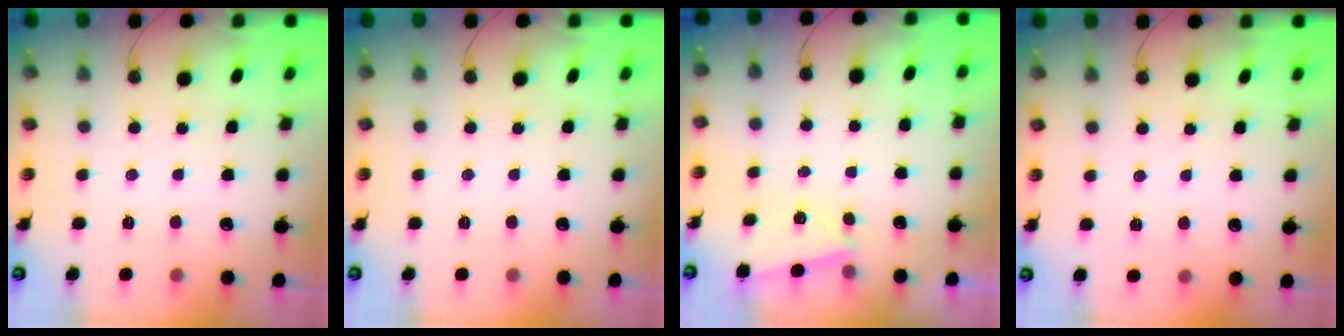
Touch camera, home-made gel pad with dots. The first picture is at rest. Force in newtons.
{"total": 0.0}
{"total": 2.2, "press": 1.8, "slide": 1.3}
{"total": 1.9, "press": 1.7, "slide": 1.0}